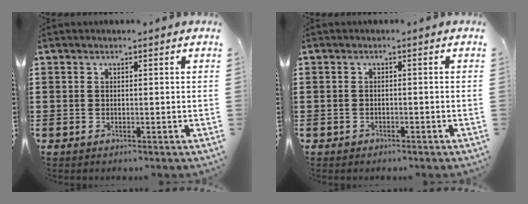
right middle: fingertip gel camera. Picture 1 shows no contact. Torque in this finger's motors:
{"motor_torque": [0.03, 0.21, -0.02, -0.01]}